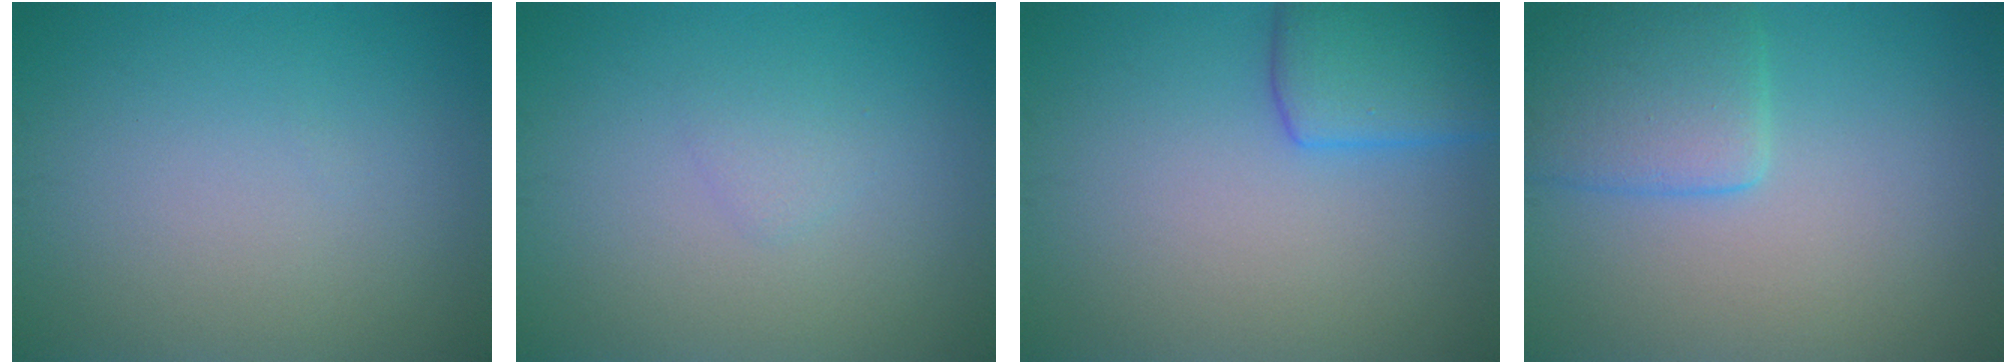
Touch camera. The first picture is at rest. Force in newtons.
{"total": 1.0, "press": 1.0, "slide": 0.1}
{"total": 4.9, "press": 4.8, "slide": 0.3}
{"total": 4.1, "press": 4.1, "slide": 0.2}